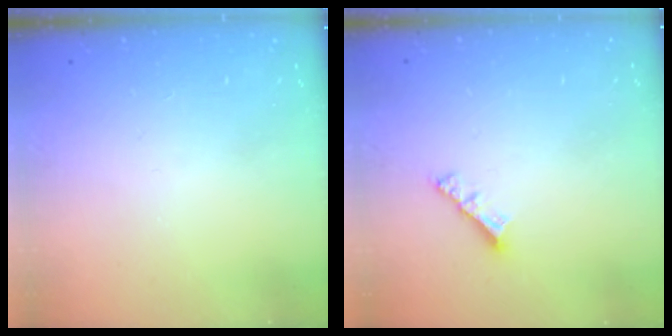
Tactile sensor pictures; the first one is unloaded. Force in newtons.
{"total": 3.4, "press": 3.4, "slide": 0.2}